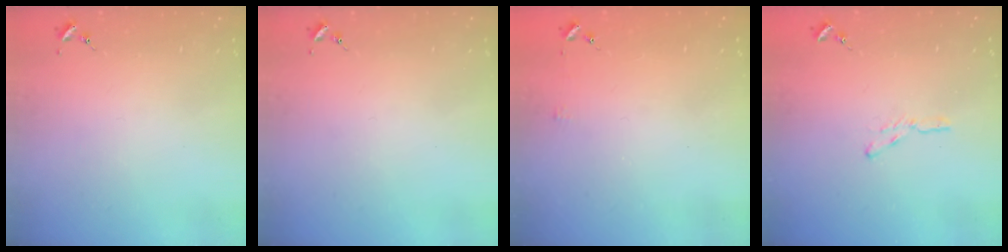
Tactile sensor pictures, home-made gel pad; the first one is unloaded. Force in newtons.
{"total": 0.0}
{"total": 3.3, "press": 3.2, "slide": 0.4}
{"total": 3.4, "press": 3.3, "slide": 0.3}